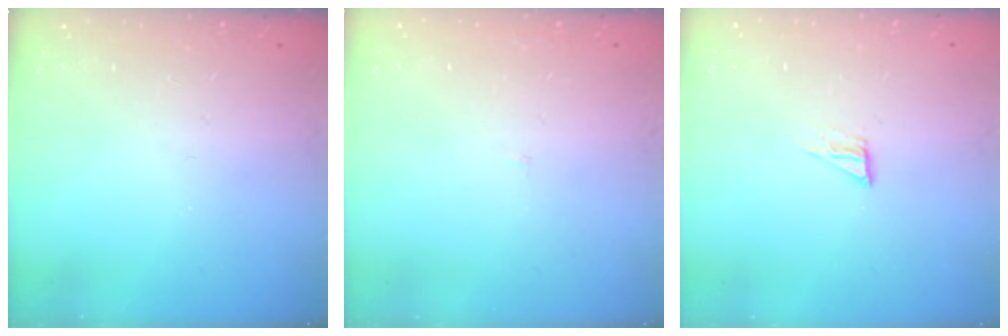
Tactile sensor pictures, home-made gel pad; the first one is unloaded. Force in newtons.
{"total": 2.0, "press": 2.0, "slide": 0.1}
{"total": 4.3, "press": 4.3, "slide": 0.3}